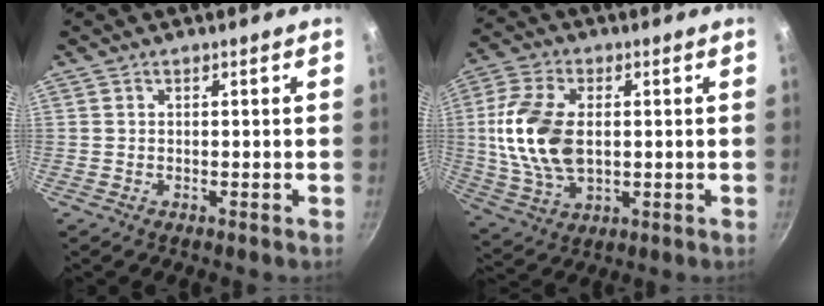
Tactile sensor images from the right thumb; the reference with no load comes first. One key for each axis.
{"total": 14.9, "fx": 0.9, "fy": 9.1, "fz": 11.8, "tx": -0.223, "ty": 0.000, "tz": 0.018}